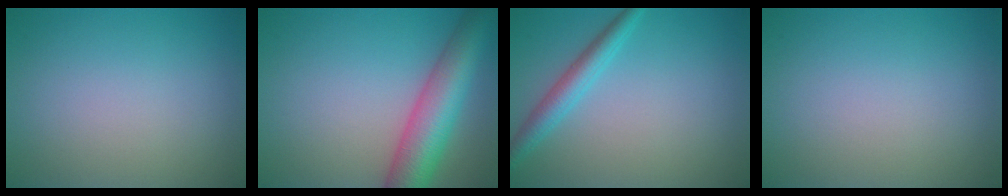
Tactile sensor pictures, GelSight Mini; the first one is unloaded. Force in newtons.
{"total": 7.8, "press": 7.8, "slide": 0.4}
{"total": 2.8, "press": 2.8, "slide": 0.1}
{"total": 0.0}